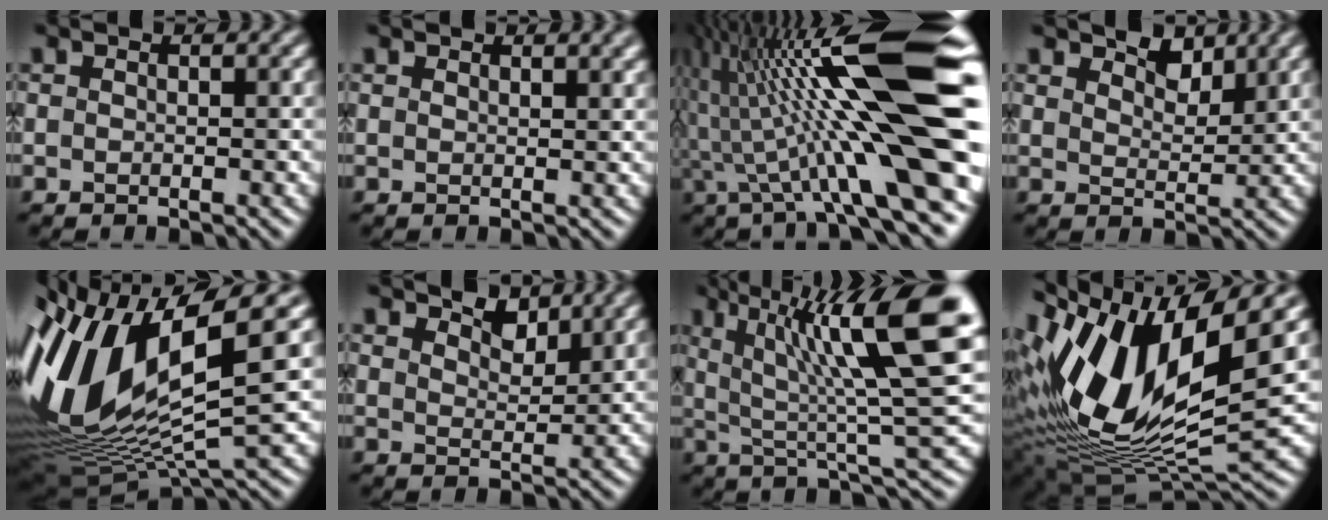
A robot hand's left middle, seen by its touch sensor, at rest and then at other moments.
{"total": 1.7, "force": [1.4, 0.5, 0.8], "torque": [-0.004, 0.005, 0.019]}
{"total": 15.6, "force": [1.7, 2.6, 15.3], "torque": [-0.228, 0.019, 0.025]}
{"total": 3.1, "force": [2.7, 1.2, 1.2], "torque": [-0.017, 0.006, 0.034]}
{"total": 14.0, "force": [1.9, 5.7, 12.7], "torque": [-0.281, -0.003, 0.045]}
{"total": 2.9, "force": [2.6, 0.8, 0.9], "torque": [-0.012, 0.003, 0.038]}
{"total": 12.6, "force": [4.4, 2.5, 11.6], "torque": [-0.172, 0.021, 0.072]}
{"total": 14.2, "force": [4.1, 6.3, 12.1], "torque": [-0.244, -0.004, 0.071]}